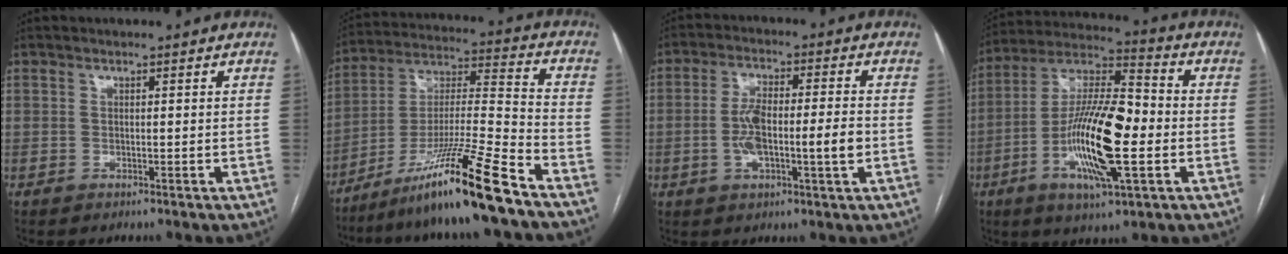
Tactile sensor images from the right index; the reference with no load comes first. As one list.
[{"total": 17.3, "force": [-12.3, -1.8, 12.0], "torque": [-0.231, -0.021, -0.219]}, {"total": 9.2, "force": [-1.5, 1.8, 8.9], "torque": [-0.166, 0.014, -0.025]}, {"total": 17.8, "force": [-3.8, 3.6, 17.0], "torque": [-0.331, 0.000, -0.069]}]